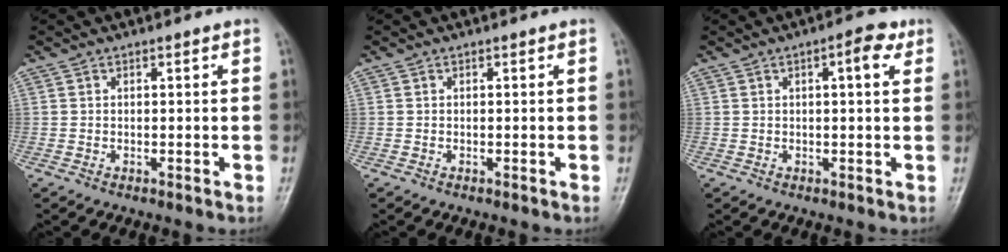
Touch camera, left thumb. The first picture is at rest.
{"total": 0.0}
{"total": 4.4, "force": [1.8, 1.4, 3.8], "torque": [-0.050, 0.004, 0.020]}